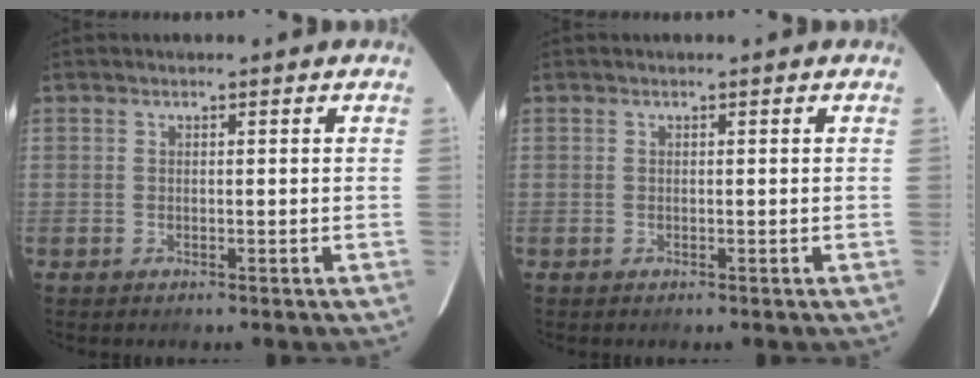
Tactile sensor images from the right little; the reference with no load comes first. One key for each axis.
{"total": 0.0}